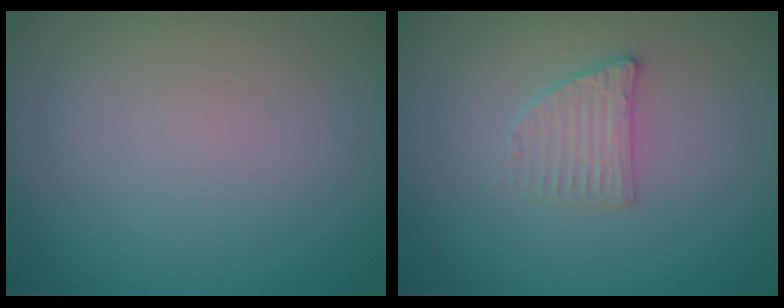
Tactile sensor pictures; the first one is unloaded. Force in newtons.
{"total": 2.1, "press": 2.1, "slide": 0.4}